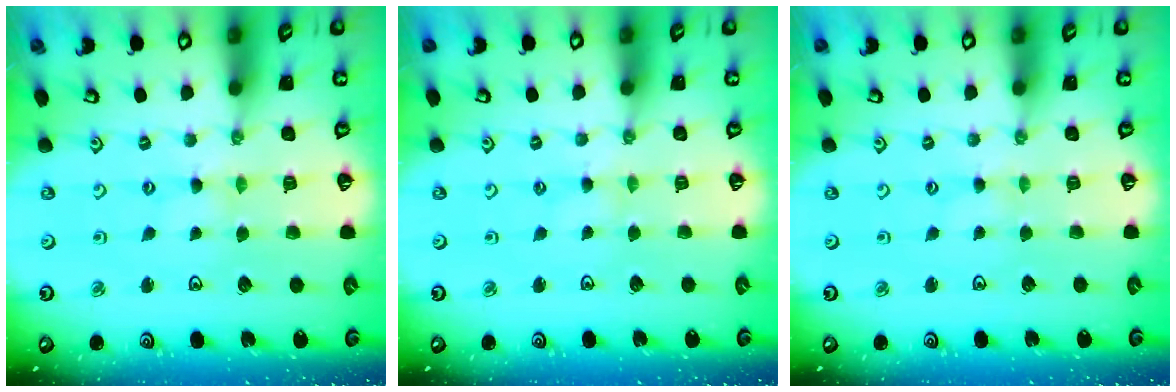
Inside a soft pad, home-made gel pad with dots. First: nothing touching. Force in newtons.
{"total": 1.0, "press": 1.0, "slide": 0.3}
{"total": 0.0}